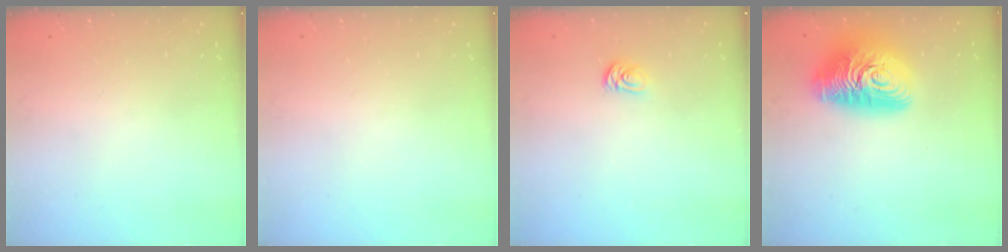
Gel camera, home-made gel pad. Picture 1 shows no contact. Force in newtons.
{"total": 0.0}
{"total": 2.6, "press": 2.6, "slide": 0.3}
{"total": 17.0, "press": 17.0, "slide": 1.1}